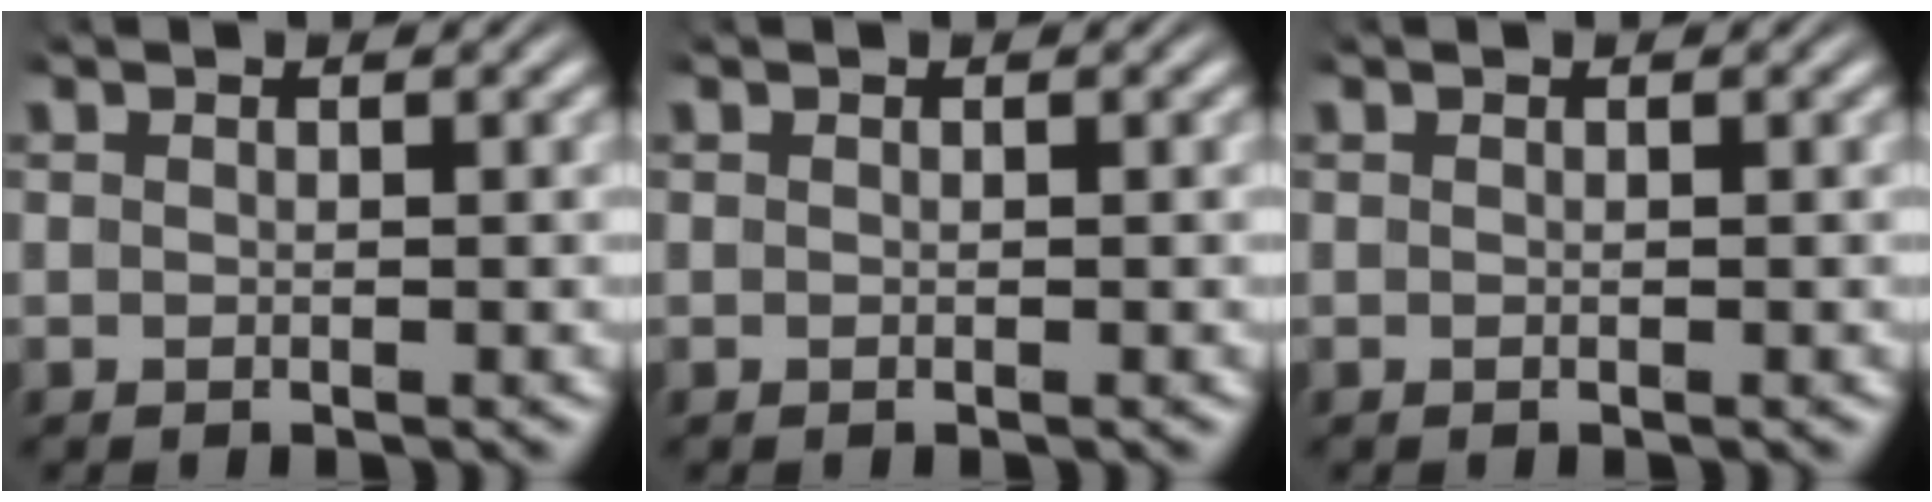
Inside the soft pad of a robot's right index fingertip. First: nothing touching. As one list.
[{"total": 0.0}, {"total": 0.0}]